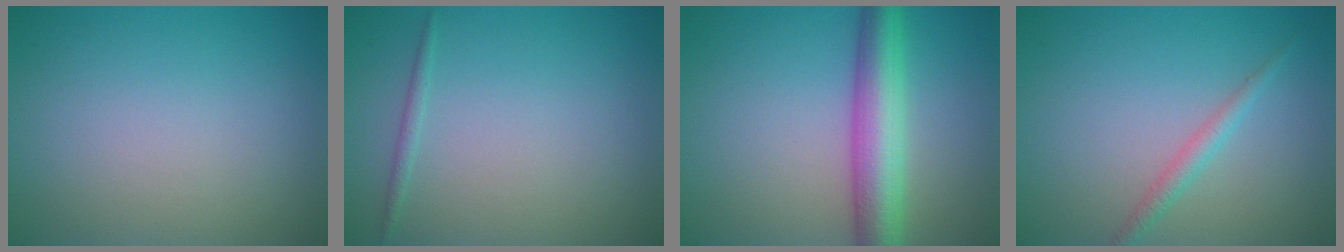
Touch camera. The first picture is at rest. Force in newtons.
{"total": 0.7, "press": 0.7, "slide": 0.0}
{"total": 6.3, "press": 6.3, "slide": 0.1}
{"total": 1.6, "press": 1.6, "slide": 0.1}